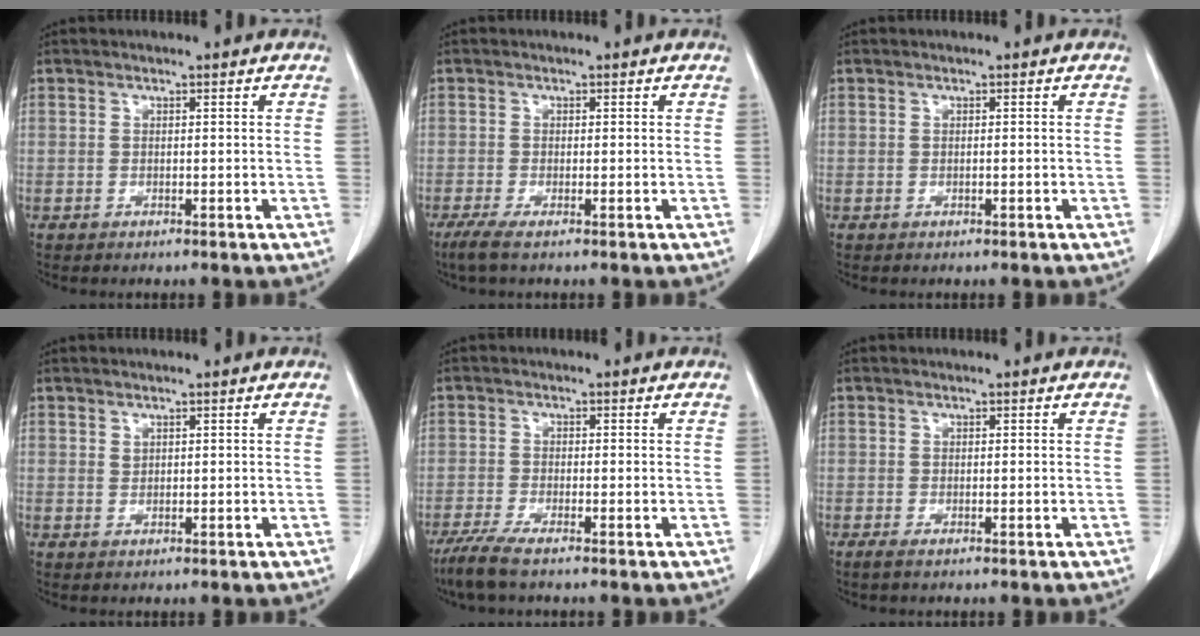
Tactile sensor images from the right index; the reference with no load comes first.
{"total": 2.1, "force": [-1.3, 0.1, 1.6], "torque": [-0.037, -0.008, -0.029]}
{"total": 0.0}
{"total": 0.5, "force": [0.4, 0.3, 0.1], "torque": [0.000, -0.002, 0.006]}
{"total": 4.1, "force": [-3.1, 0.0, 2.7], "torque": [-0.056, -0.012, -0.064]}
{"total": 0.6, "force": [-0.4, 0.0, 0.5], "torque": [-0.012, -0.002, -0.008]}